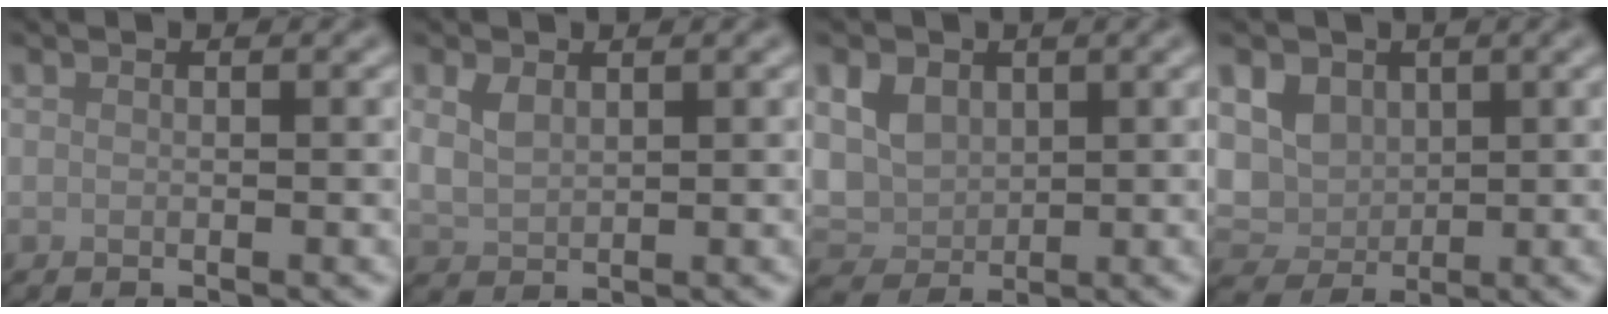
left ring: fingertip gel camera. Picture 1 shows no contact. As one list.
[{"total": 2.0, "force": [0.9, 1.3, 1.3], "torque": [-0.031, 0.000, 0.023]}, {"total": 4.3, "force": [1.0, 3.4, 2.4], "torque": [-0.052, -0.003, 0.017]}, {"total": 5.5, "force": [1.2, 4.4, 3.0], "torque": [-0.064, 0.006, 0.018]}]